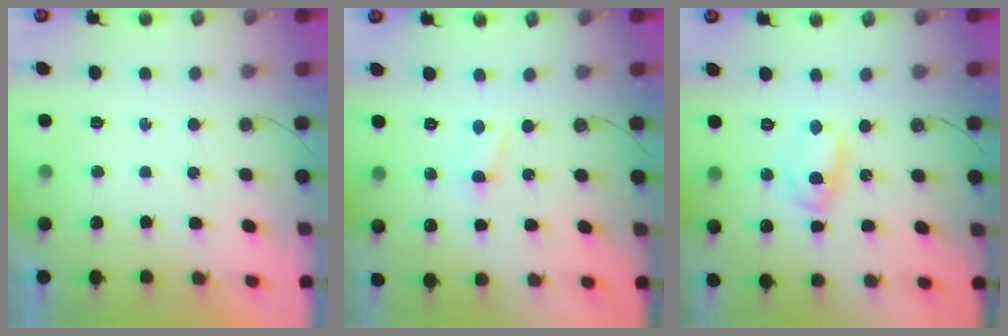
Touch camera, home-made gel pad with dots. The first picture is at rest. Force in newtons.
{"total": 2.0, "press": 2.0, "slide": 0.3}
{"total": 6.6, "press": 6.5, "slide": 0.4}